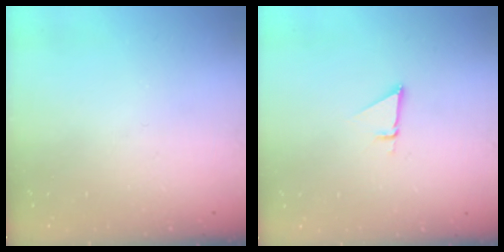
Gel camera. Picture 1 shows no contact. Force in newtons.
{"total": 2.3, "press": 2.3, "slide": 0.1}